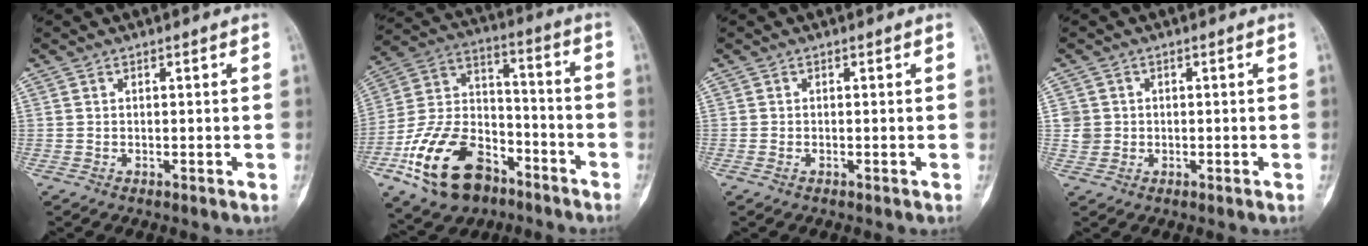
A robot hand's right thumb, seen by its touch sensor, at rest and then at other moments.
{"total": 20.8, "force": [-10.9, 12.5, 12.5], "torque": [-0.215, 0.073, -0.192]}
{"total": 0.6, "force": [-0.2, 0.4, 0.3], "torque": [-0.003, 0.000, -0.006]}
{"total": 3.0, "force": [0.1, 2.9, 0.6], "torque": [0.012, 0.006, 0.003]}